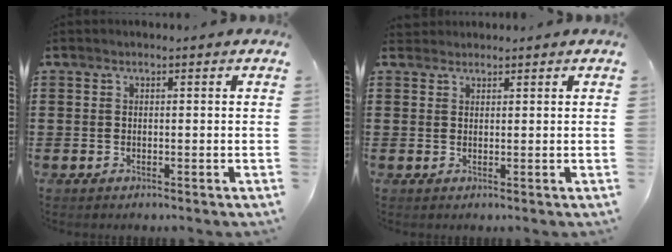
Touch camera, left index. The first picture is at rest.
{"total": 1.3, "force": [1.2, 0.5, 0.0], "torque": [-0.005, 0.002, 0.025]}